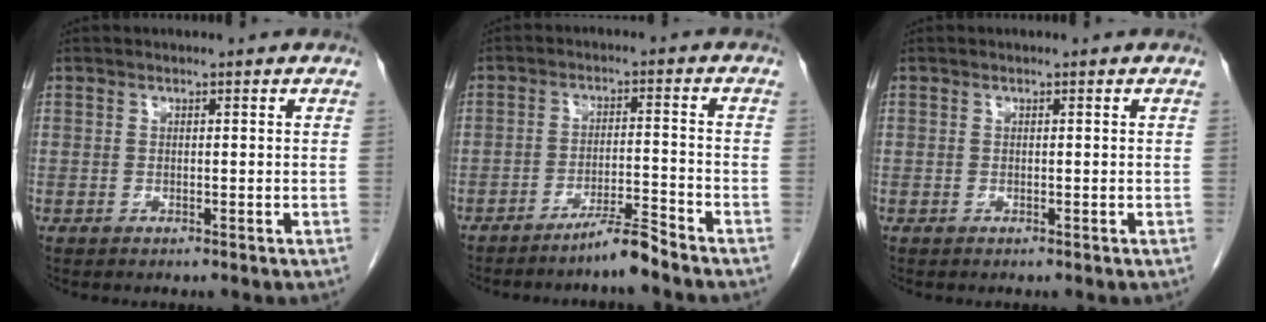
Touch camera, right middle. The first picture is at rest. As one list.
[{"total": 4.7, "force": [-4.0, -0.9, 2.3], "torque": [-0.036, -0.017, -0.077]}, {"total": 0.0}]